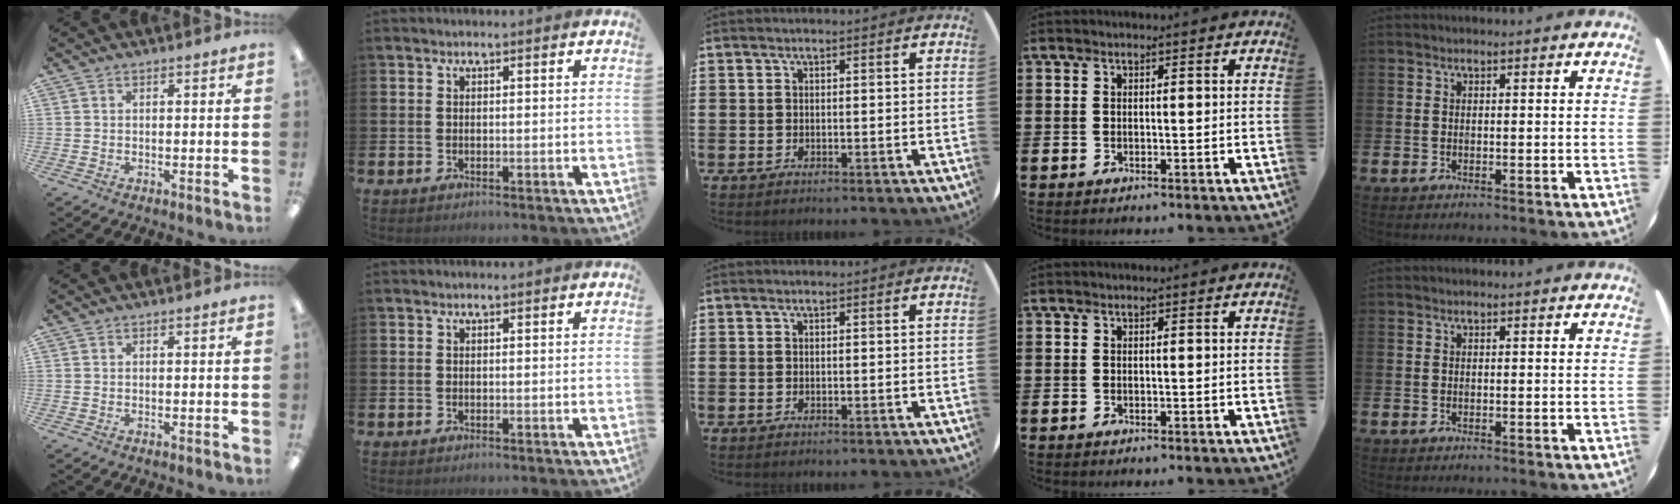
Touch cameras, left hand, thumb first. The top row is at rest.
{}